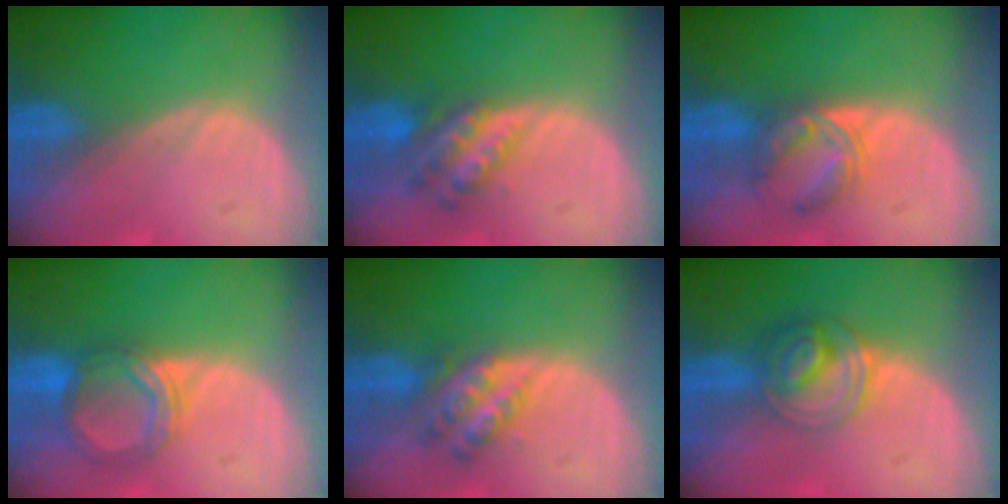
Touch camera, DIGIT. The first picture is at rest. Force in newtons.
{"total": 6.1, "press": 5.3, "slide": 3.0}
{"total": 5.6, "press": 5.6, "slide": 0.8}
{"total": 5.4, "press": 5.3, "slide": 0.9}
{"total": 6.0, "press": 5.2, "slide": 3.1}
{"total": 6.2, "press": 5.3, "slide": 3.1}